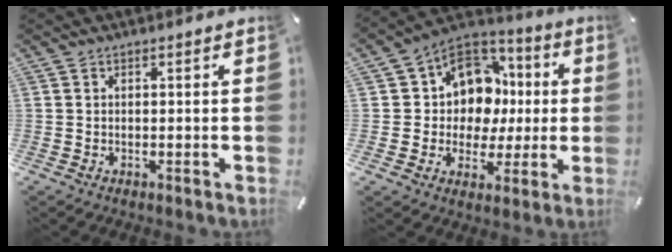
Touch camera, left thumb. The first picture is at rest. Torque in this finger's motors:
{"motor_torque": [2.07, 2.61, 0.36, -0.06, 0.08]}